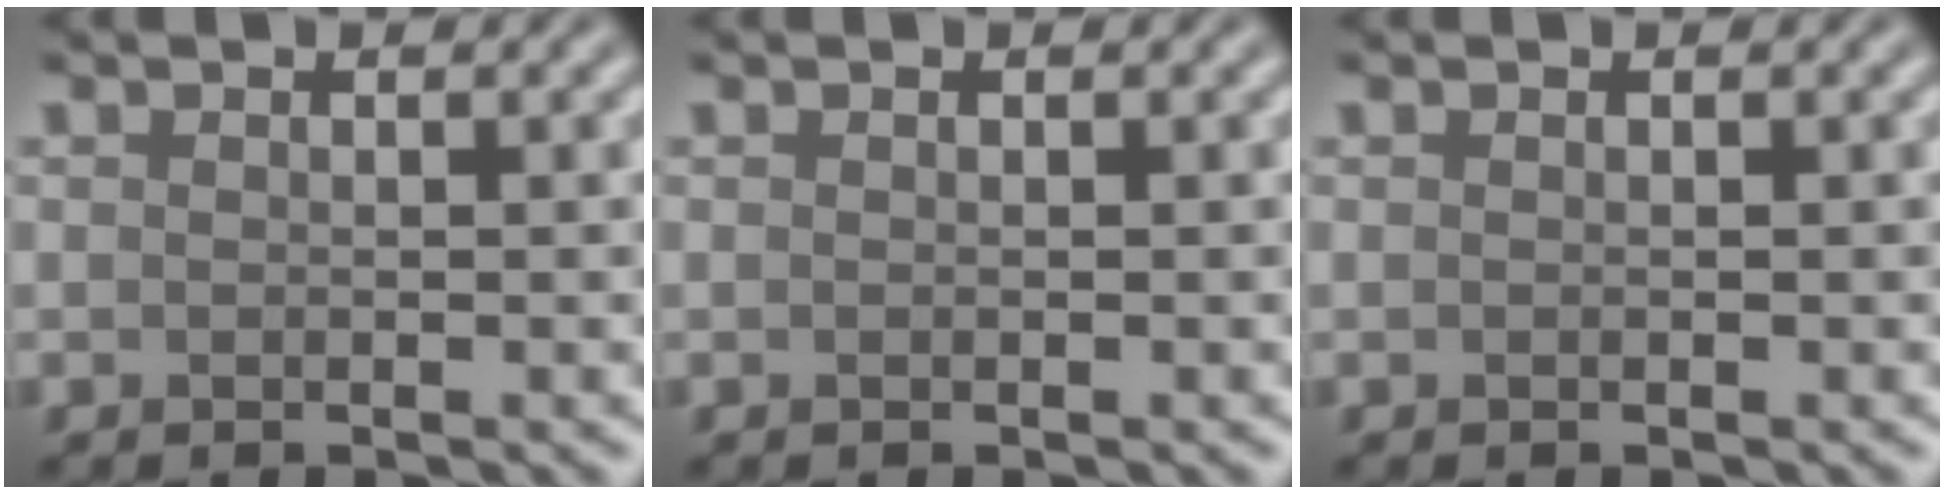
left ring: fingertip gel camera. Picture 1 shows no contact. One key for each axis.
{"total": 0.0}
{"total": 0.0}